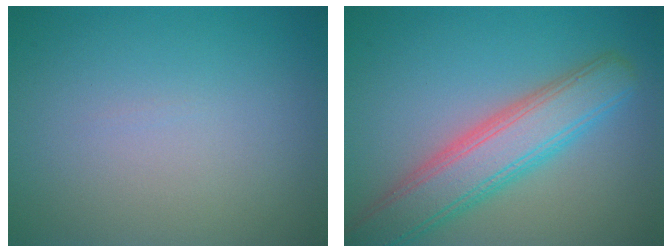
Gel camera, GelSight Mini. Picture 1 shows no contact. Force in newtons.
{"total": 6.5, "press": 6.5, "slide": 0.3}